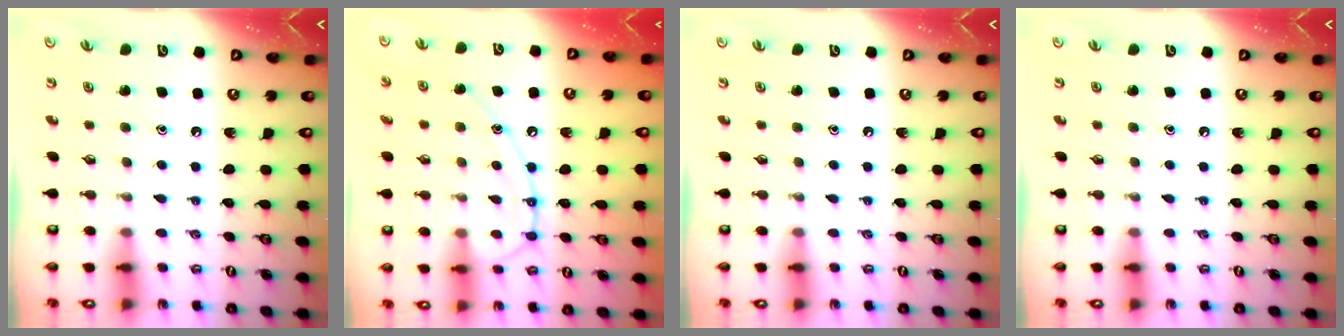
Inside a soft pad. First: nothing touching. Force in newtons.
{"total": 13.2, "press": 13.1, "slide": 1.2}
{"total": 0.0}
{"total": 0.0}